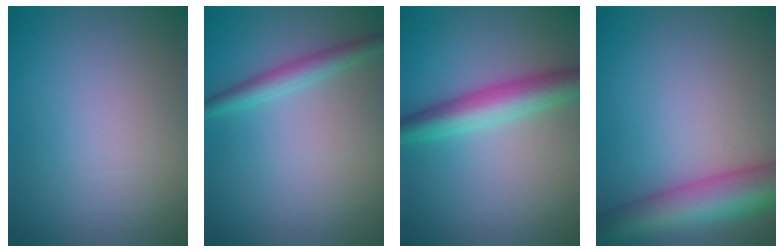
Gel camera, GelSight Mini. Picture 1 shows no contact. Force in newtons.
{"total": 2.3, "press": 2.3, "slide": 0.1}
{"total": 4.9, "press": 4.9, "slide": 0.0}
{"total": 8.3, "press": 8.3, "slide": 0.4}